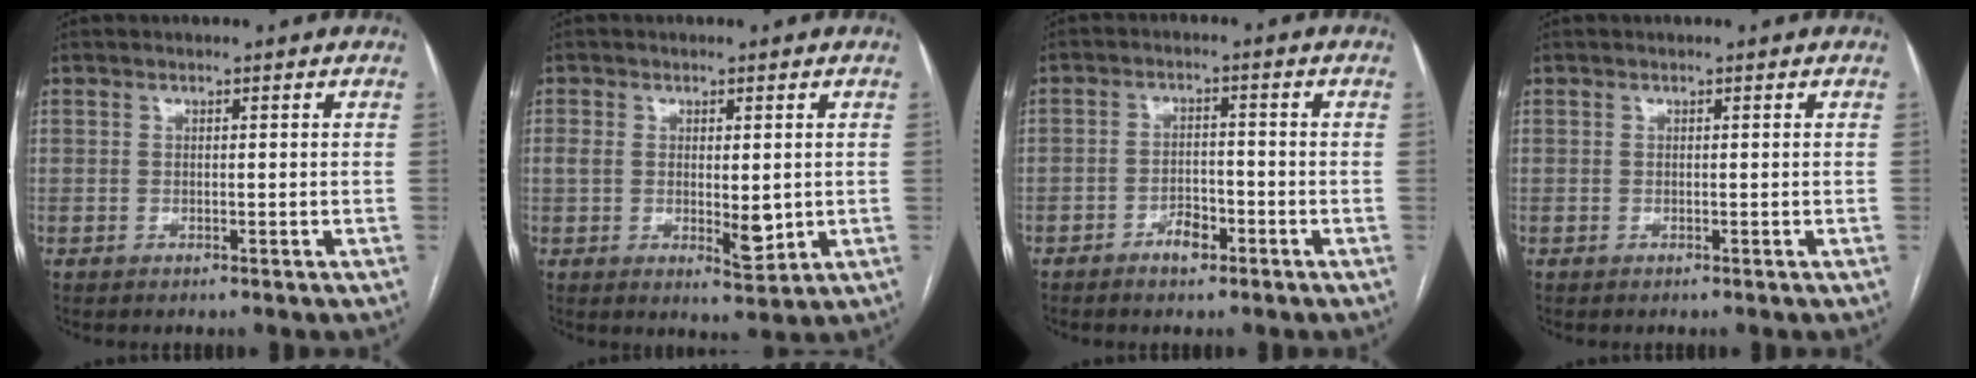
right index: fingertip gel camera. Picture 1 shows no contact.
{"total": 5.8, "force": [-0.2, 2.5, 5.2], "torque": [-0.089, -0.006, 0.008]}
{"total": 3.5, "force": [-2.3, 1.6, 2.2], "torque": [-0.036, 0.006, -0.038]}
{"total": 0.0}